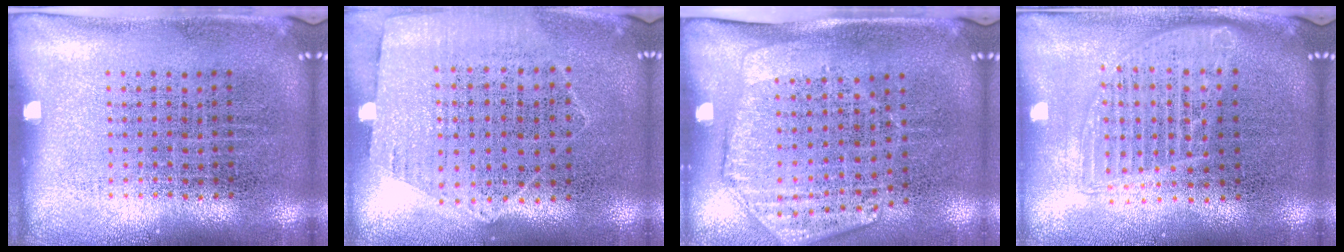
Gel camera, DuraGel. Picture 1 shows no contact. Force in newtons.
{"total": 1.3, "press": 1.1, "slide": 0.6}
{"total": 1.8, "press": 1.5, "slide": 1.0}
{"total": 1.6, "press": 1.4, "slide": 0.7}